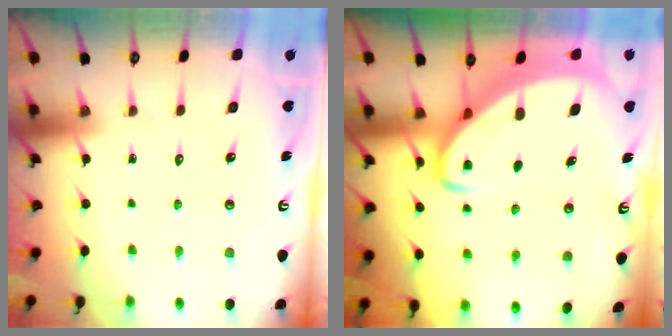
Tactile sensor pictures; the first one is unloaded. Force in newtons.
{"total": 3.9, "press": 3.9, "slide": 0.5}